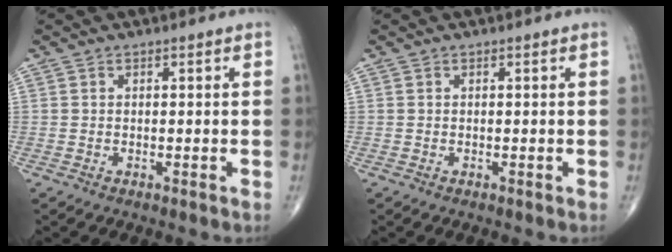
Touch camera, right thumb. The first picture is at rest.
{"total": 0.0}